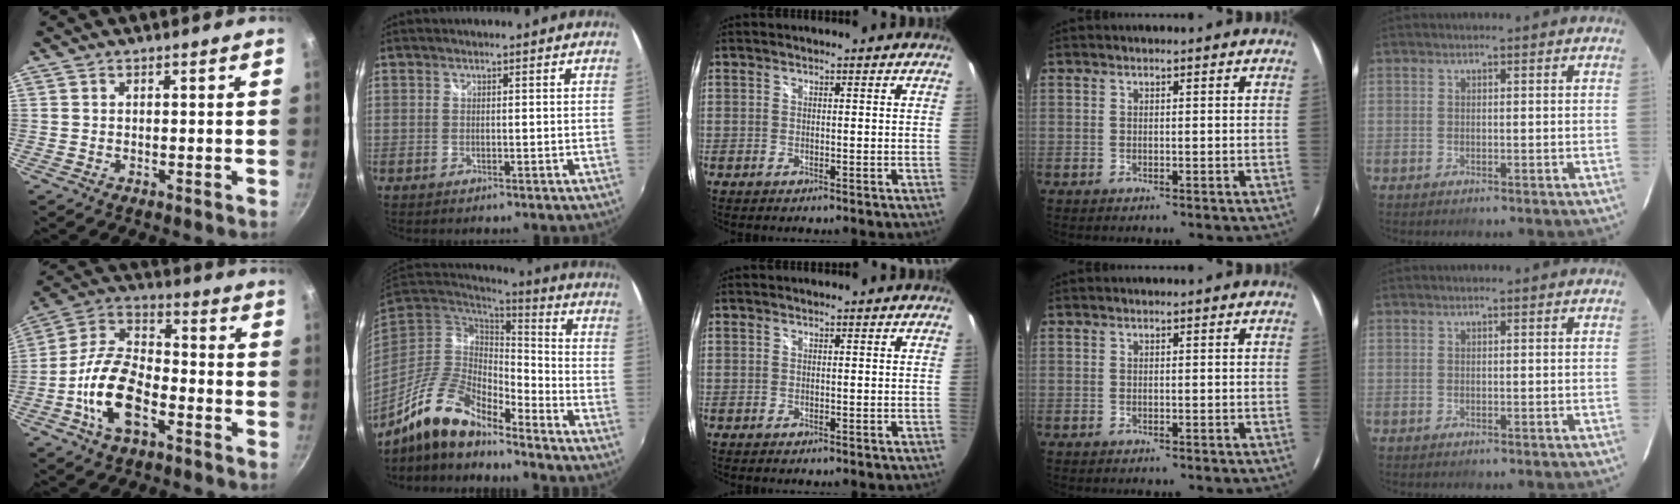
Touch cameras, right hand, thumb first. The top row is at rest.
{"thumb": {"total": 14.8, "force": [-5.5, 7.7, 11.4], "torque": [-0.203, 0.043, -0.119]}, "index": {"total": 14.2, "force": [-10.4, 4.1, 8.7], "torque": [-0.171, -0.009, -0.200]}}